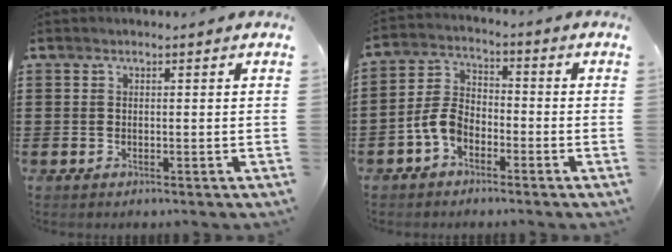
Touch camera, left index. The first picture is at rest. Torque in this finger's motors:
{"motor_torque": [1.23, 0.91, 0.54, 0.14]}